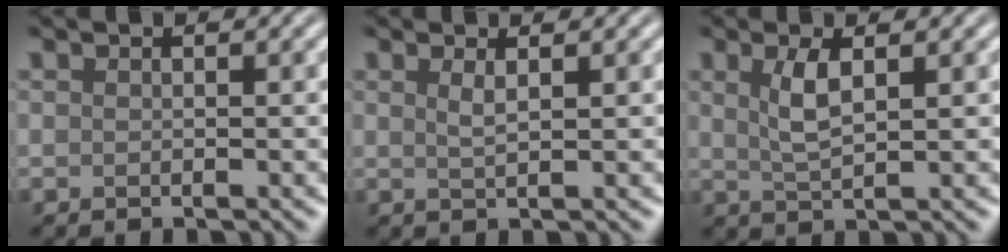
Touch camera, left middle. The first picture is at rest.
{"total": 1.4, "force": [0.7, 0.4, 1.2], "torque": [-0.017, 0.001, 0.009]}
{"total": 2.7, "force": [1.0, 0.9, 2.4], "torque": [-0.051, -0.001, 0.020]}